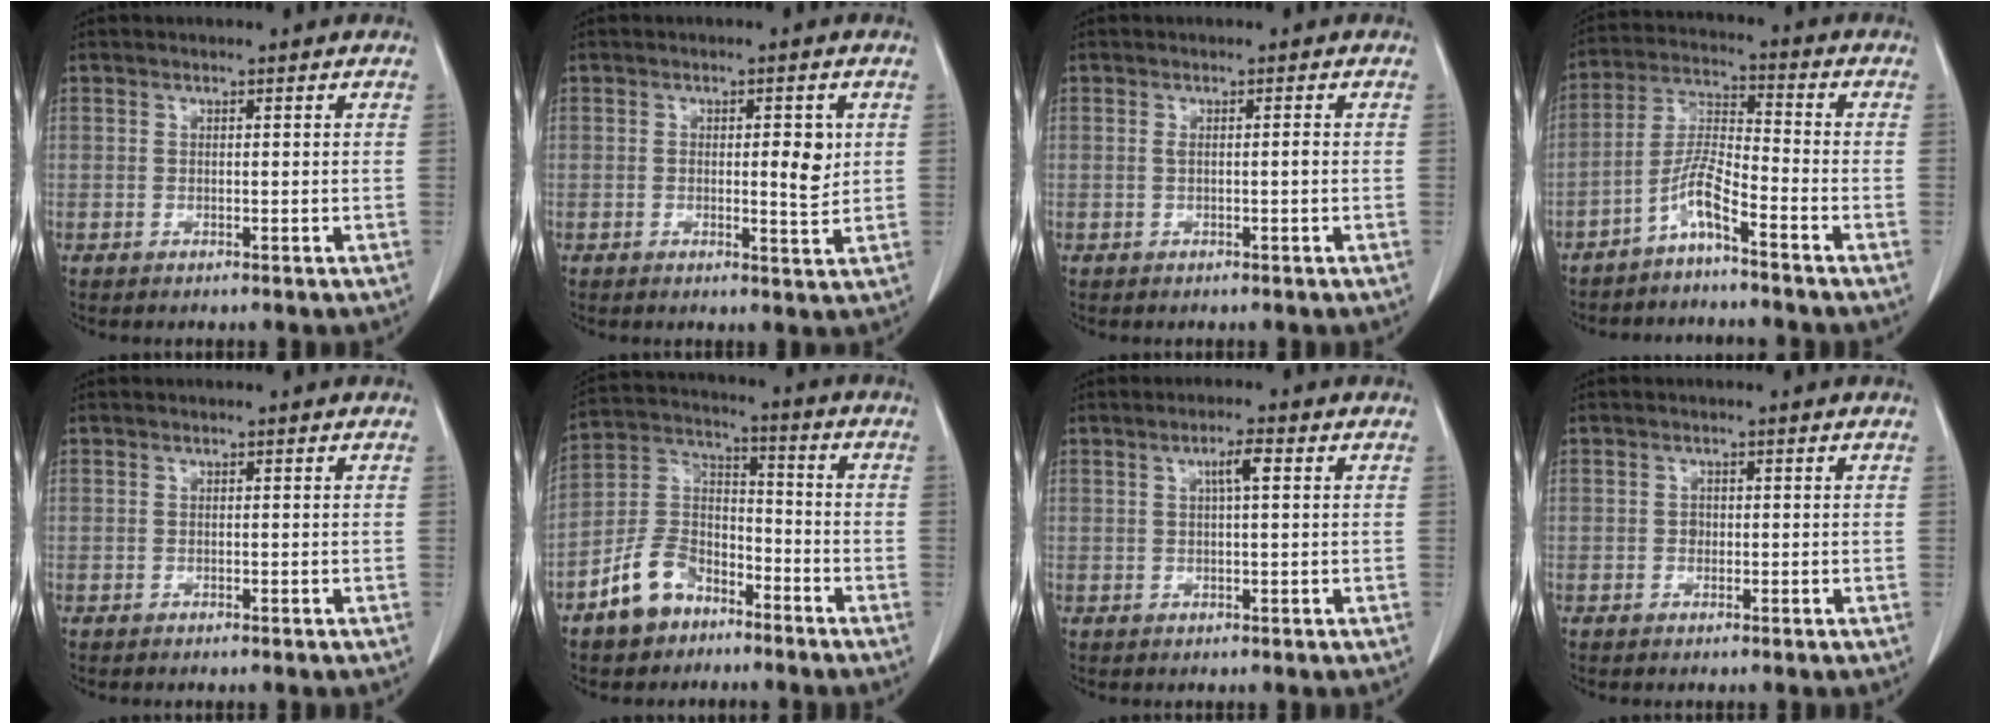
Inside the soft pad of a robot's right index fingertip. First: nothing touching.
{"total": 3.9, "force": [0.5, 1.1, 3.7], "torque": [-0.052, -0.004, 0.006]}
{"total": 1.2, "force": [0.0, 0.1, 1.2], "torque": [-0.022, 0.001, 0.001]}
{"total": 6.0, "force": [-4.2, 0.3, 4.3], "torque": [-0.098, -0.001, -0.089]}
{"total": 0.0}
{"total": 10.3, "force": [-6.7, 6.4, 4.5], "torque": [-0.102, 0.020, -0.126]}
{"total": 2.8, "force": [0.8, 0.2, 2.7], "torque": [-0.047, 0.005, 0.013]}
{"total": 0.9, "force": [-0.1, 0.7, 0.4], "torque": [-0.004, 0.003, -0.003]}